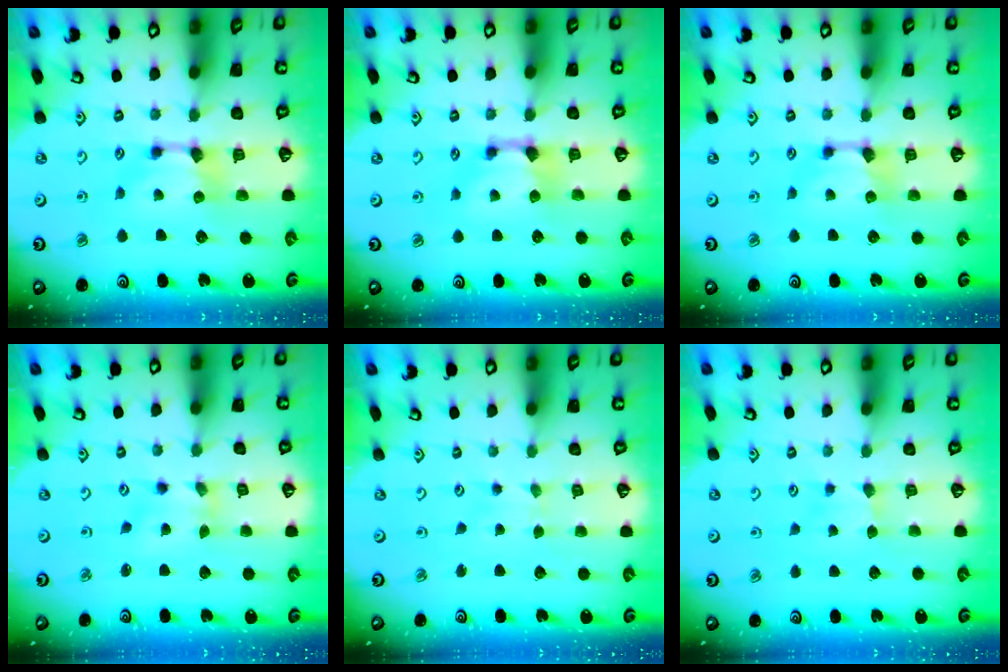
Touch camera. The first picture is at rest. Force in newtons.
{"total": 0.9, "press": 0.5, "slide": 0.8}
{"total": 0.0}
{"total": 1.2, "press": 0.0, "slide": 1.2}
{"total": 2.8, "press": 2.8, "slide": 0.2}
{"total": 2.6, "press": 2.6, "slide": 0.5}